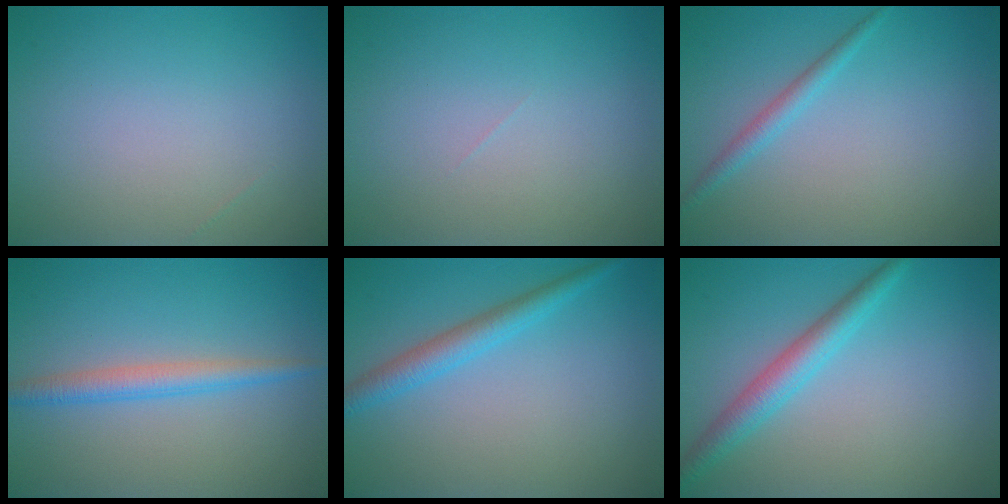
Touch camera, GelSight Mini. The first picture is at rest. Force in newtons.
{"total": 0.0}
{"total": 1.6, "press": 1.6, "slide": 0.1}
{"total": 2.6, "press": 2.6, "slide": 0.0}
{"total": 2.8, "press": 2.8, "slide": 0.0}
{"total": 3.2, "press": 3.2, "slide": 0.1}